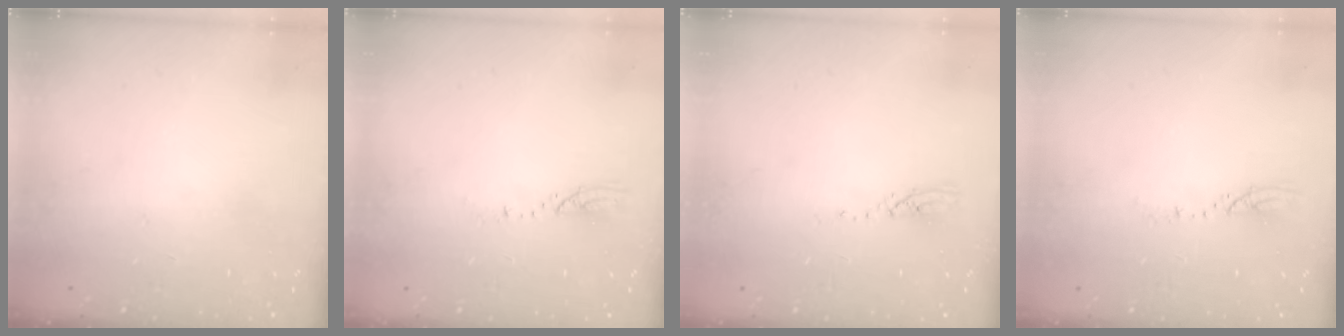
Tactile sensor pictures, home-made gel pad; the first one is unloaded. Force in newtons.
{"total": 3.3, "press": 3.3, "slide": 0.3}
{"total": 3.2, "press": 3.2, "slide": 0.2}
{"total": 3.2, "press": 3.2, "slide": 0.4}